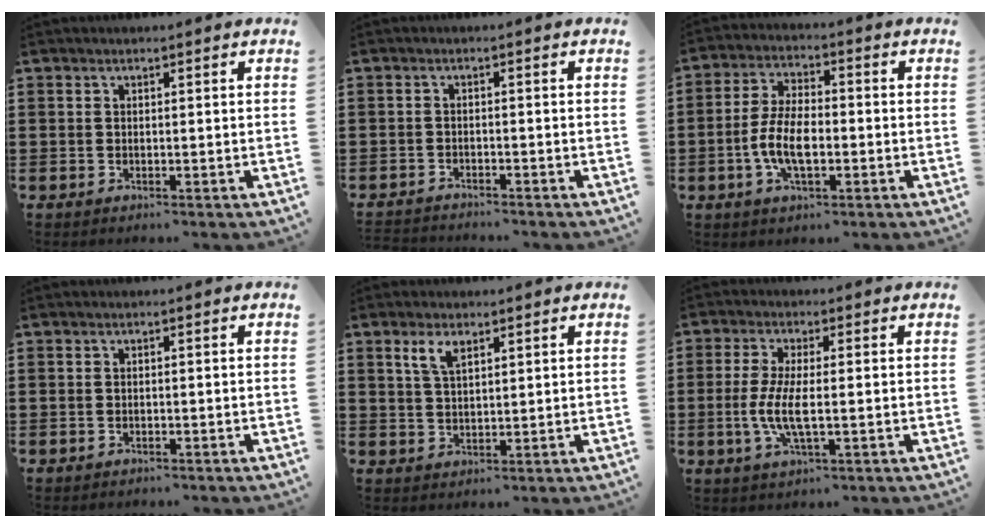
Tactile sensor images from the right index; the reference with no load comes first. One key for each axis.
{"total": 1.7, "fx": -1.7, "fy": 0.1, "fz": -0.2, "tx": -0.003, "ty": 0.003, "tz": -0.038}
{"total": 7.7, "fx": -1.9, "fy": 3.4, "fz": 6.7, "tx": -0.154, "ty": -0.006, "tz": -0.042}
{"total": 0.5, "fx": -0.4, "fy": 0.2, "fz": 0.2, "tx": -0.005, "ty": -0.001, "tz": -0.009}
{"total": 3.3, "fx": 1.8, "fy": 1.3, "fz": 2.4, "tx": -0.053, "ty": 0.006, "tz": 0.032}
{"total": 6.2, "fx": -1.0, "fy": 1.6, "fz": 5.9, "tx": -0.138, "ty": -0.010, "tz": -0.028}